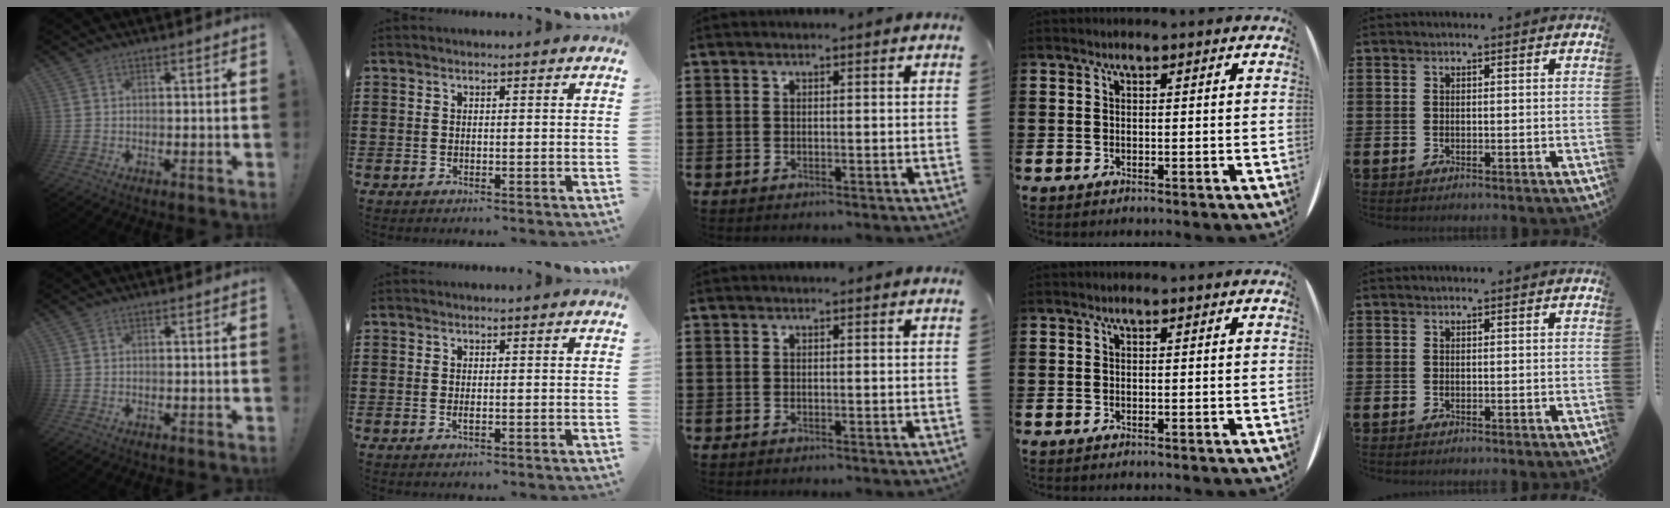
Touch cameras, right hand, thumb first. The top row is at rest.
{"index": {"total": 0.7, "force": [-0.2, 0.2, 0.6], "torque": [-0.012, -0.004, -0.002]}}